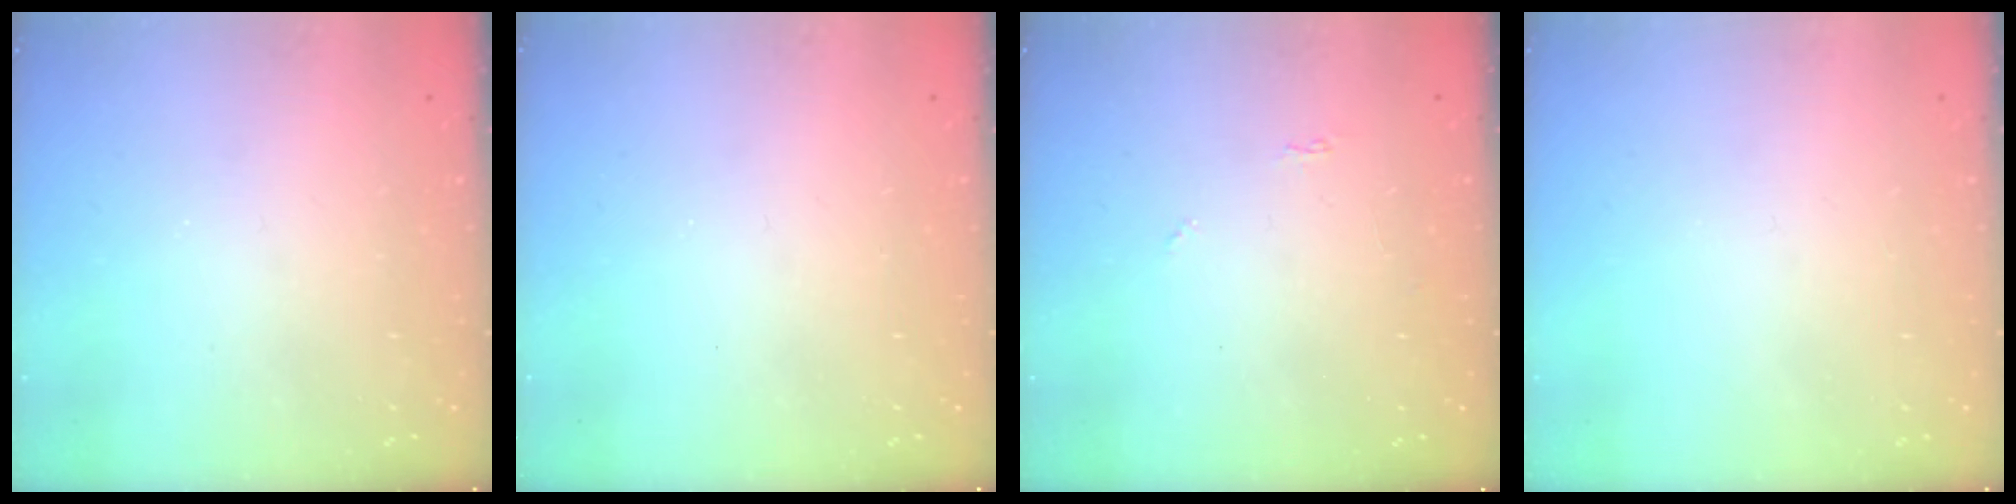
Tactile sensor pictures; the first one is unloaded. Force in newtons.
{"total": 0.0}
{"total": 4.1, "press": 4.1, "slide": 0.5}
{"total": 0.0}